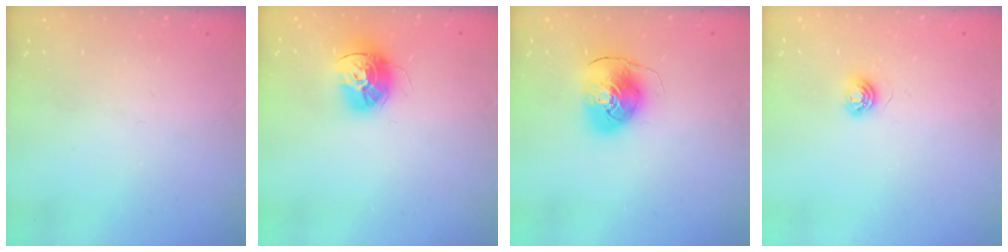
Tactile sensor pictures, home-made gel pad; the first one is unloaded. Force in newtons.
{"total": 14.9, "press": 14.8, "slide": 1.3}
{"total": 9.7, "press": 9.6, "slide": 1.3}
{"total": 5.0, "press": 4.9, "slide": 0.6}